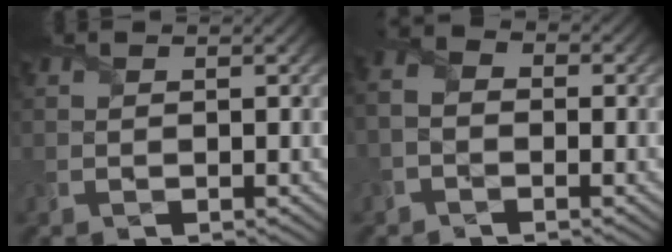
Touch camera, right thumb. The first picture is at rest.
{"total": 3.6, "force": [-1.1, 2.6, 2.2], "torque": [-0.051, 0.010, -0.026]}